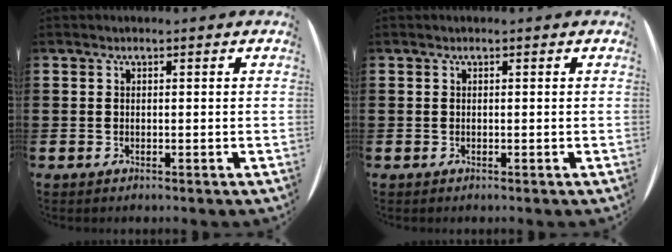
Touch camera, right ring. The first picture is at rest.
{"total": 0.0}